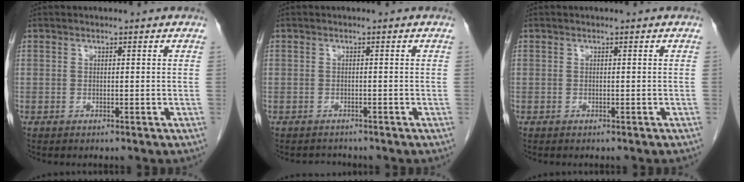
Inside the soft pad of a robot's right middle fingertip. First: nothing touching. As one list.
[{"total": 1.3, "force": [-1.2, 0.3, -0.4], "torque": [0.003, -0.004, -0.018]}, {"total": 2.1, "force": [-1.9, -0.1, 1.0], "torque": [-0.012, 0.001, -0.021]}]